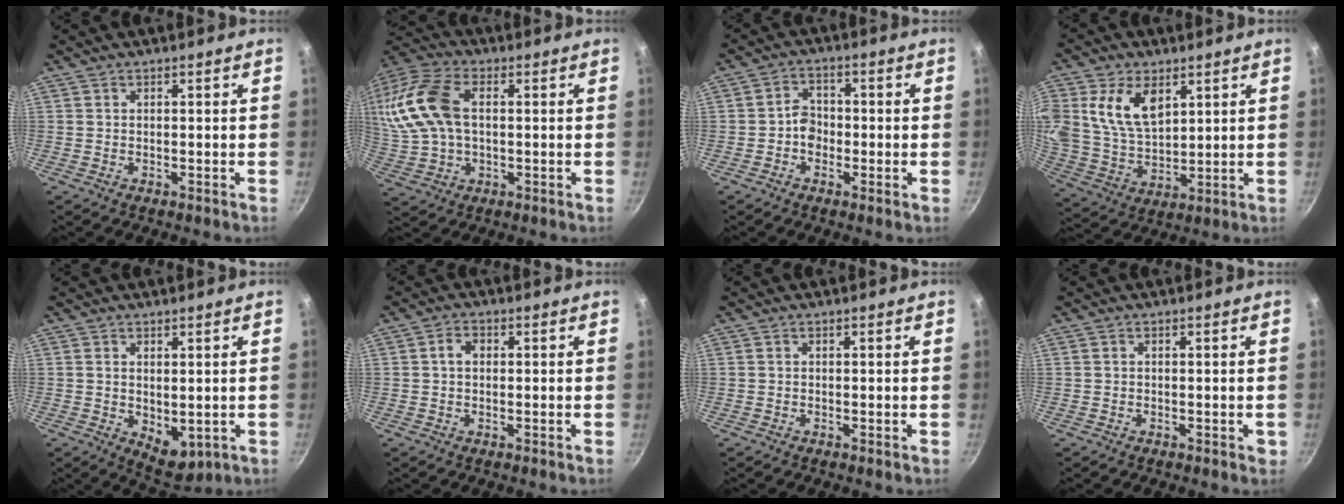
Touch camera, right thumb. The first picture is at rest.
{"total": 16.9, "force": [2.7, 10.7, 12.7], "torque": [-0.275, 0.020, 0.045]}
{"total": 4.1, "force": [-1.0, 3.3, 2.2], "torque": [-0.010, 0.017, -0.025]}
{"total": 13.5, "force": [4.9, 8.6, 9.1], "torque": [-0.162, -0.027, 0.103]}
{"total": 6.1, "force": [0.1, 3.7, 4.9], "torque": [-0.061, -0.019, 0.014]}
{"total": 2.8, "force": [0.4, 2.1, 1.8], "torque": [-0.027, 0.006, 0.005]}
{"total": 0.0}
{"total": 1.4, "force": [-0.1, 0.8, 1.1], "torque": [-0.009, 0.003, -0.001]}